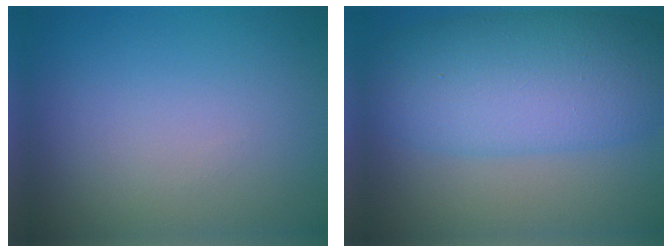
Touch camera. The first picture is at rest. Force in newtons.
{"total": 9.1, "press": 9.1, "slide": 0.2}